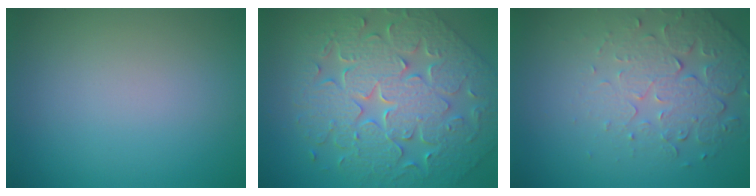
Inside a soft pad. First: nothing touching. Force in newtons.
{"total": 8.5, "press": 6.9, "slide": 4.9}
{"total": 5.1, "press": 3.6, "slide": 3.6}